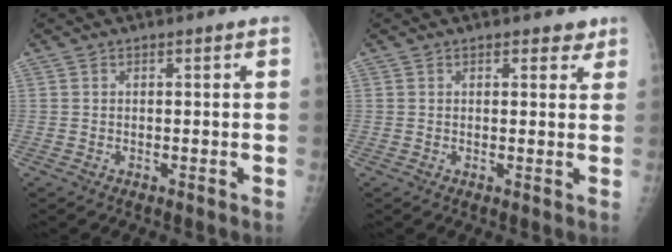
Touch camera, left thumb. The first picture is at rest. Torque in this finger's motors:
{"motor_torque": [-0.42, -0.08, -0.30, -0.20, -0.03]}